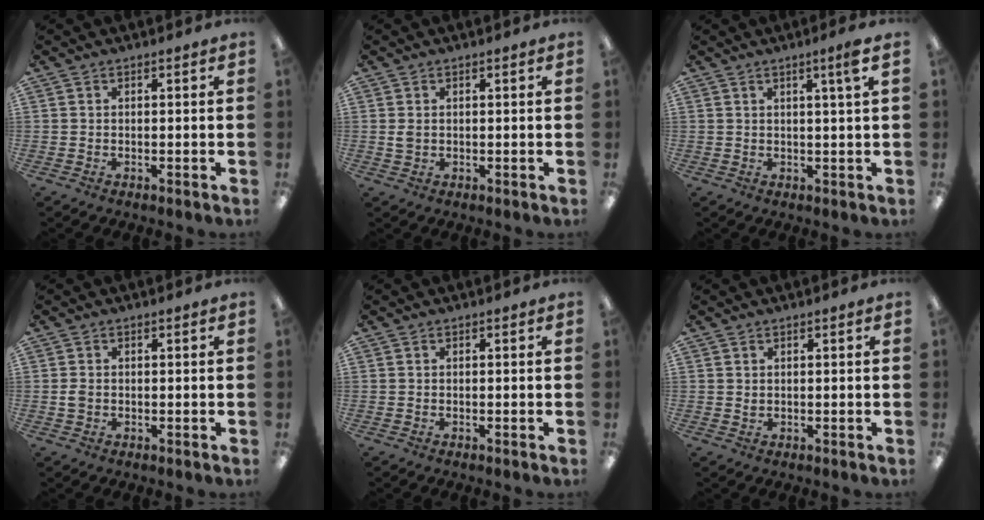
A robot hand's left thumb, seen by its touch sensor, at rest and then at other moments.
{"total": 1.6, "force": [0.3, 1.1, 1.2], "torque": [-0.025, 0.003, 0.005]}
{"total": 3.7, "force": [2.0, -0.3, 3.1], "torque": [-0.054, -0.005, 0.029]}
{"total": 1.6, "force": [-0.1, 1.2, 1.1], "torque": [-0.021, 0.003, -0.003]}
{"total": 0.0}
{"total": 0.7, "force": [0.4, 0.4, 0.4], "torque": [-0.009, 0.001, 0.007]}